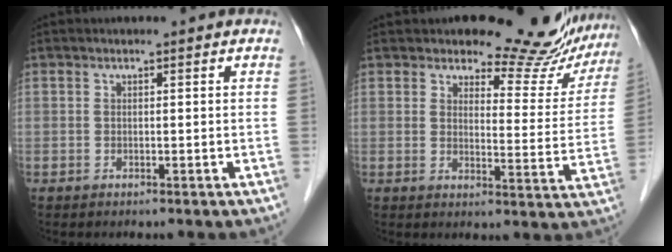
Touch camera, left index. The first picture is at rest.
{"total": 13.4, "force": [12.8, 3.4, 2.2], "torque": [-0.007, -0.058, 0.131]}